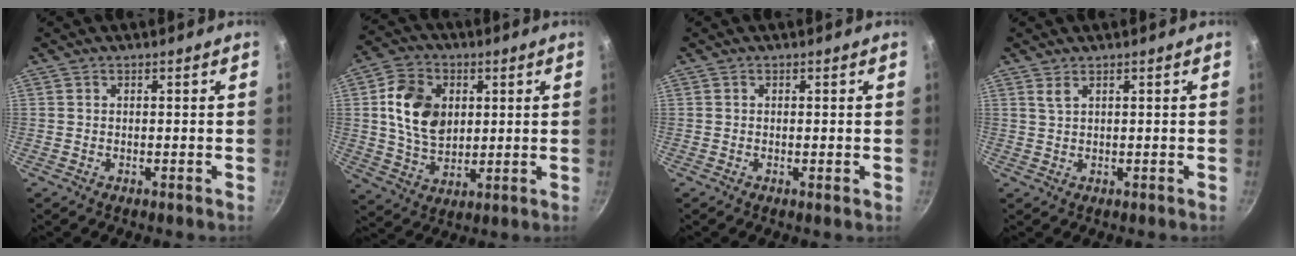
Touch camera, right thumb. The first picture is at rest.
{"total": 12.8, "force": [2.5, 9.2, 8.4], "torque": [-0.132, -0.003, 0.047]}
{"total": 0.6, "force": [0.0, 0.1, 0.6], "torque": [-0.011, -0.001, -0.002]}
{"total": 1.4, "force": [0.9, 0.4, 1.0], "torque": [-0.020, -0.005, 0.021]}